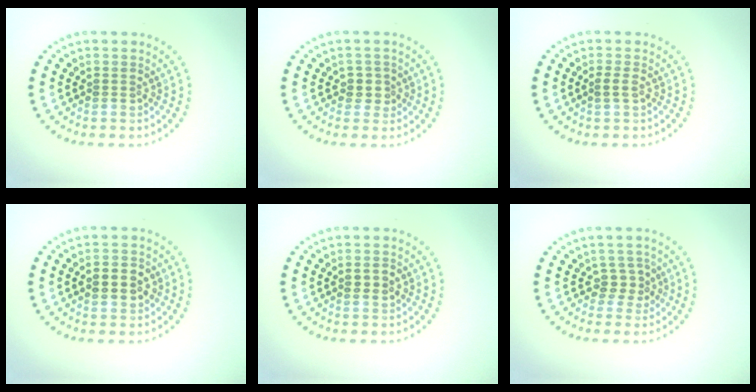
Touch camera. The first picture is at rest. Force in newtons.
{"total": 1.4, "press": 1.2, "slide": 0.8}
{"total": 0.9, "press": 0.8, "slide": 0.3}
{"total": 2.6, "press": 2.6, "slide": 0.1}
{"total": 1.4, "press": 1.4, "slide": 0.1}
{"total": 1.7, "press": 1.3, "slide": 1.1}